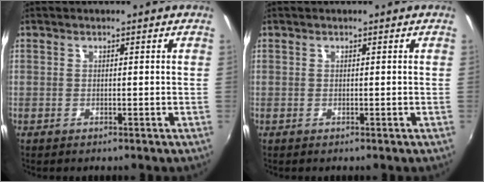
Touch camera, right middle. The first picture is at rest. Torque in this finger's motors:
{"motor_torque": [0.00, 0.00, 0.00, 0.00]}